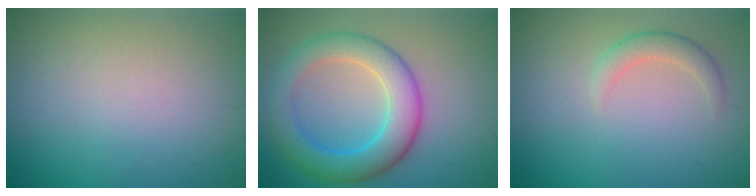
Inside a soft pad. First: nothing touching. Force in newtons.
{"total": 6.8, "press": 6.8, "slide": 0.4}
{"total": 2.0, "press": 2.0, "slide": 0.1}